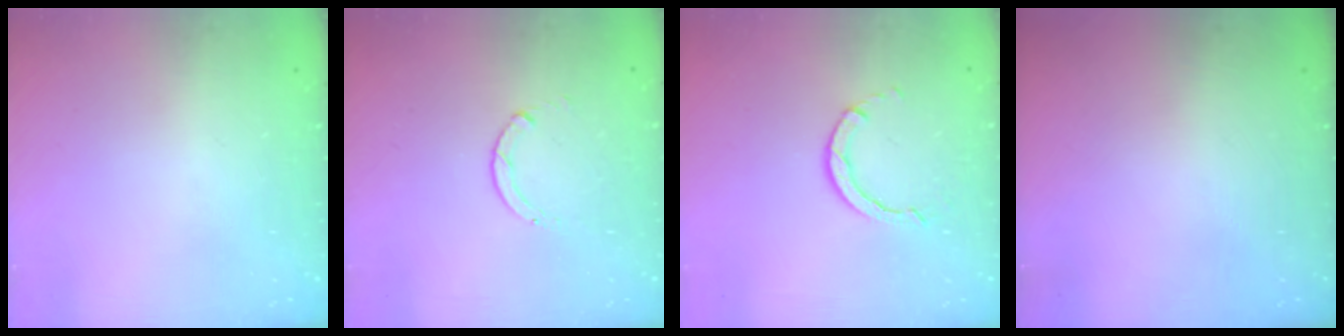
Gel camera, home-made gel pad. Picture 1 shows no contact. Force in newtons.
{"total": 0.8, "press": 0.7, "slide": 0.1}
{"total": 2.8, "press": 2.8, "slide": 0.3}
{"total": 0.0}